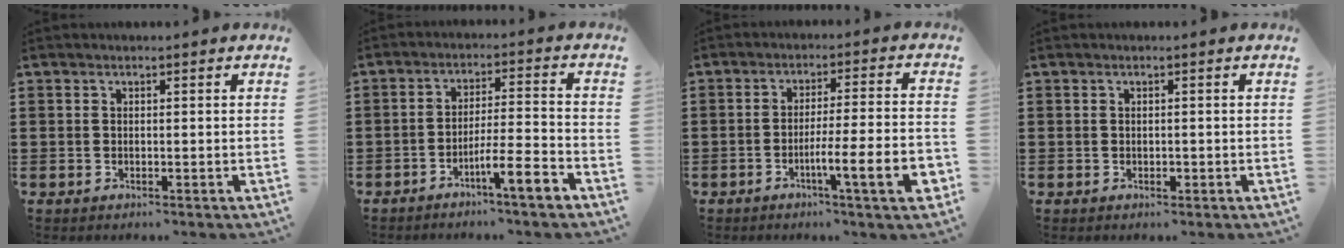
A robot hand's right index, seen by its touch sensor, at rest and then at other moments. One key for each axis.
{"total": 6.7, "fx": -4.4, "fy": 0.3, "fz": 5.0, "tx": -0.081, "ty": -0.003, "tz": -0.076}
{"total": 8.8, "fx": -3.6, "fy": 0.6, "fz": 8.0, "tx": -0.138, "ty": -0.008, "tz": -0.064}
{"total": 0.8, "fx": -0.3, "fy": 0.4, "fz": 0.6, "tx": -0.012, "ty": -0.002, "tz": -0.004}